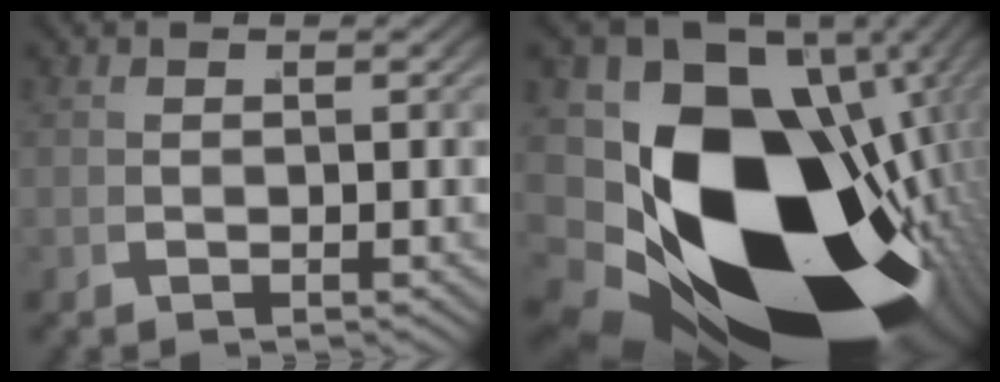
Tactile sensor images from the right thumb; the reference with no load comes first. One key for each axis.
{"total": 36.5, "fx": -6.8, "fy": 22.7, "fz": 27.7, "tx": -0.459, "ty": -0.088, "tz": -0.072}